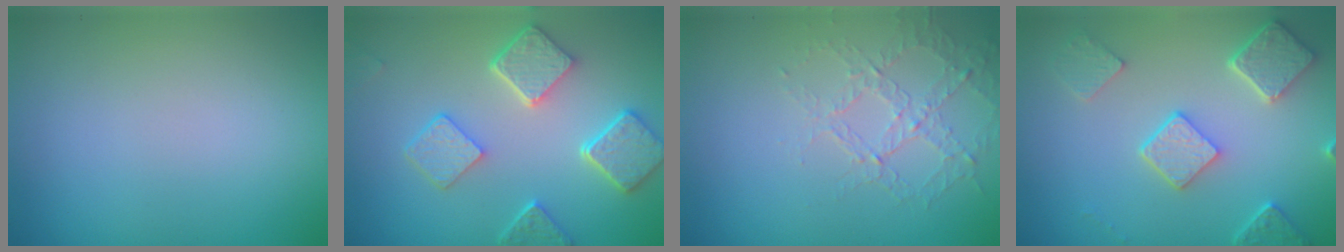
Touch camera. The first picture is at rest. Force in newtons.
{"total": 5.5, "press": 4.3, "slide": 3.3}
{"total": 1.6, "press": 1.1, "slide": 1.2}
{"total": 4.9, "press": 3.8, "slide": 3.0}